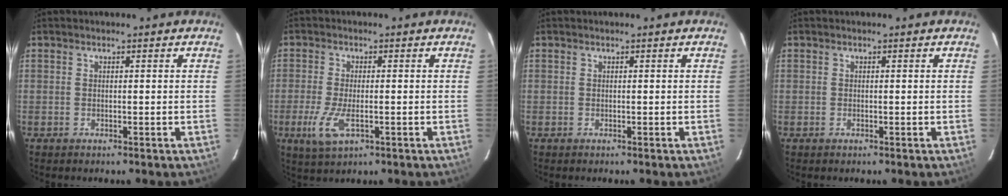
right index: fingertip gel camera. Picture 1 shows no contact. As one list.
[{"total": 6.9, "force": [-2.5, 2.6, 5.9], "torque": [-0.131, -0.018, -0.046]}, {"total": 0.0}, {"total": 0.0}]